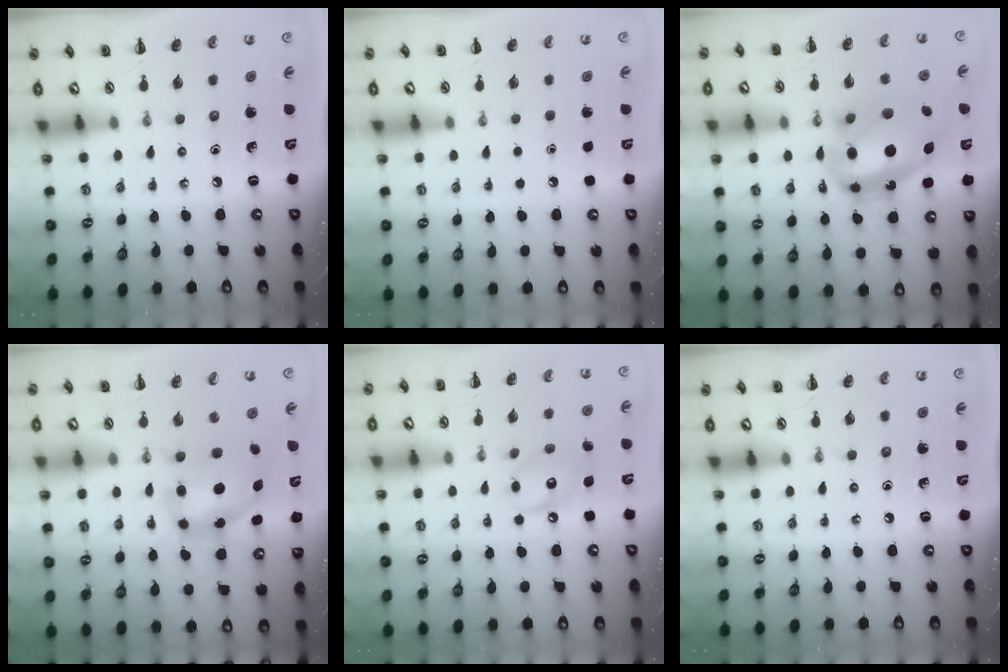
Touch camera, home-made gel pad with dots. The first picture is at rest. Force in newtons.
{"total": 1.8, "press": 1.7, "slide": 0.1}
{"total": 17.8, "press": 17.2, "slide": 4.5}
{"total": 7.5, "press": 7.4, "slide": 1.3}
{"total": 9.3, "press": 9.3, "slide": 0.9}
{"total": 0.0}